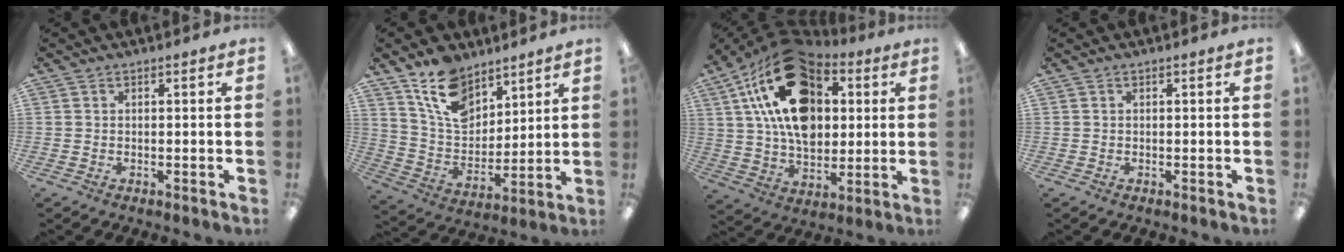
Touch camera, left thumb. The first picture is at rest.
{"total": 14.1, "force": [9.9, 7.9, 6.3], "torque": [-0.124, -0.045, 0.190]}
{"total": 23.2, "force": [8.5, 15.1, 15.4], "torque": [-0.277, -0.029, 0.146]}
{"total": 0.0}